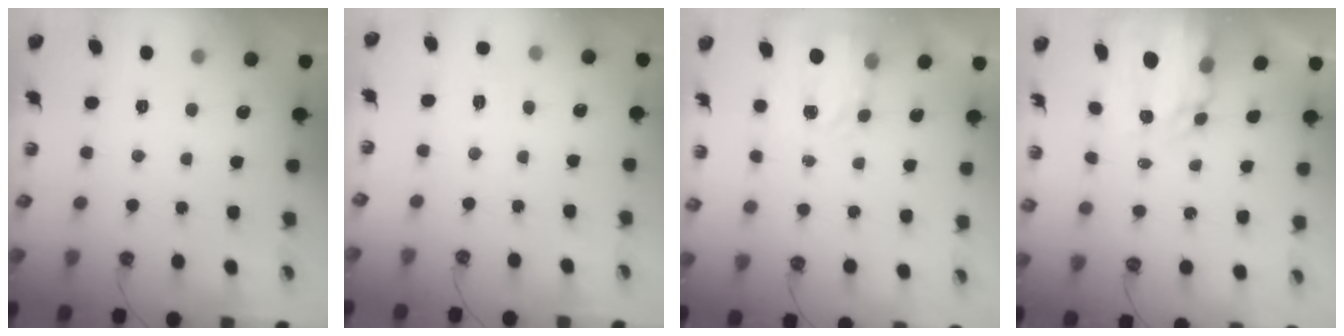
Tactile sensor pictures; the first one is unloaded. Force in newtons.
{"total": 4.7, "press": 4.7, "slide": 0.6}
{"total": 3.8, "press": 3.7, "slide": 0.6}
{"total": 5.7, "press": 5.7, "slide": 0.6}